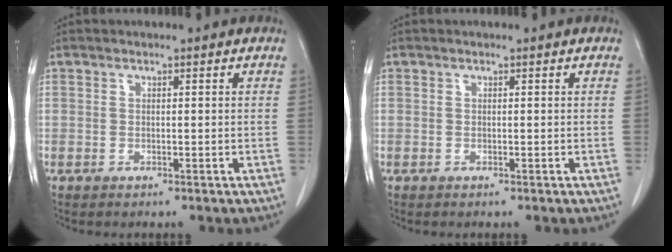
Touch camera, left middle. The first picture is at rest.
{"total": 0.0}